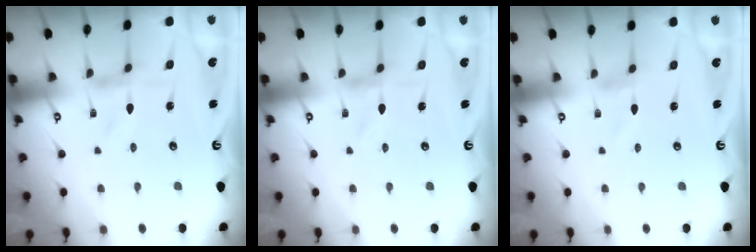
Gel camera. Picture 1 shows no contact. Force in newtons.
{"total": 0.0}
{"total": 1.4, "press": 1.4, "slide": 0.1}